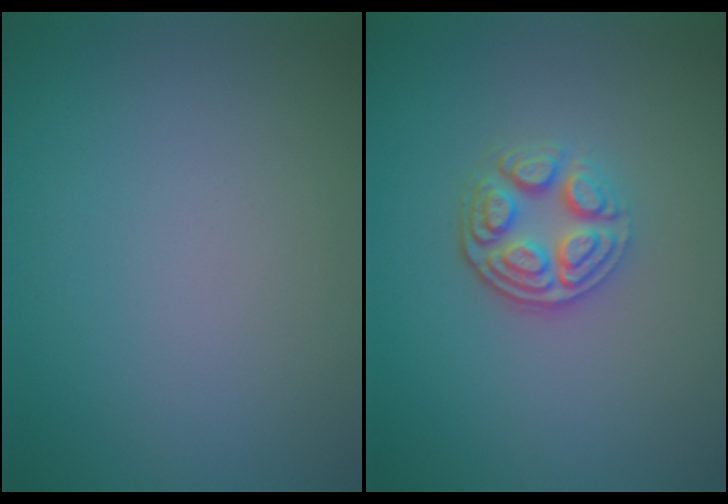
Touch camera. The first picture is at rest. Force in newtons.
{"total": 3.7, "press": 3.1, "slide": 2.2}